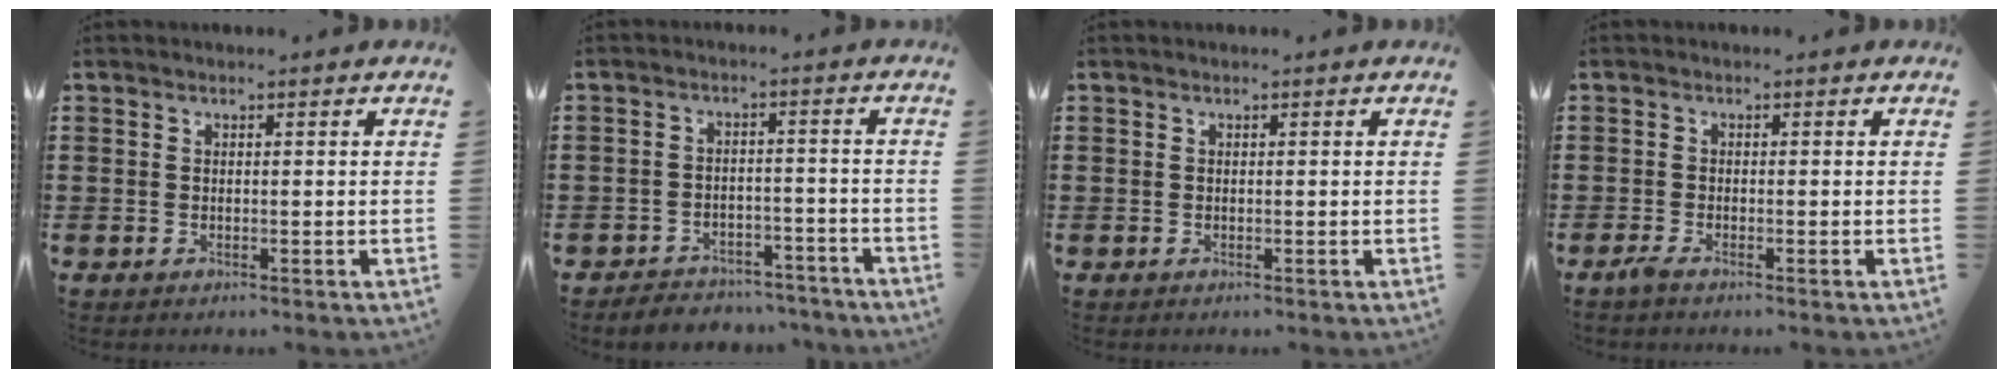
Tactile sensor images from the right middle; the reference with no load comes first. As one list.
[{"total": 3.7, "force": [-3.7, 0.6, -0.1], "torque": [-0.003, 0.004, -0.079]}, {"total": 0.0}, {"total": 1.2, "force": [-0.8, 0.0, 0.9], "torque": [-0.025, -0.007, -0.017]}]